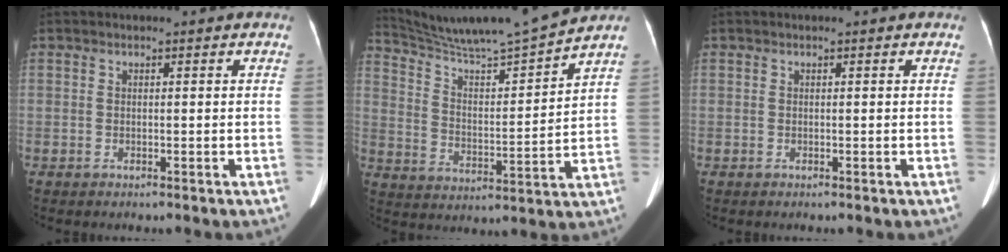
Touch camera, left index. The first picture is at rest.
{"total": 13.9, "force": [13.2, -2.1, 3.8], "torque": [-0.079, -0.026, 0.226]}
{"total": 0.0}